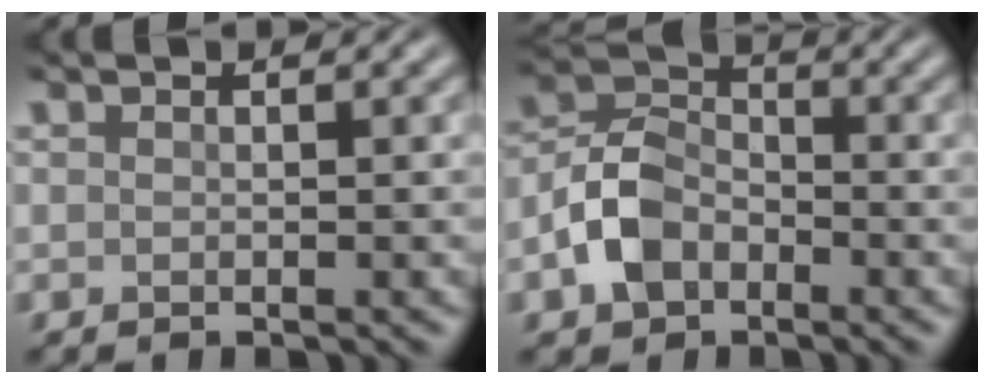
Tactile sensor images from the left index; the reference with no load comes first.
{"total": 4.8, "force": [-2.2, 3.4, 2.7], "torque": [-0.056, 0.006, -0.052]}